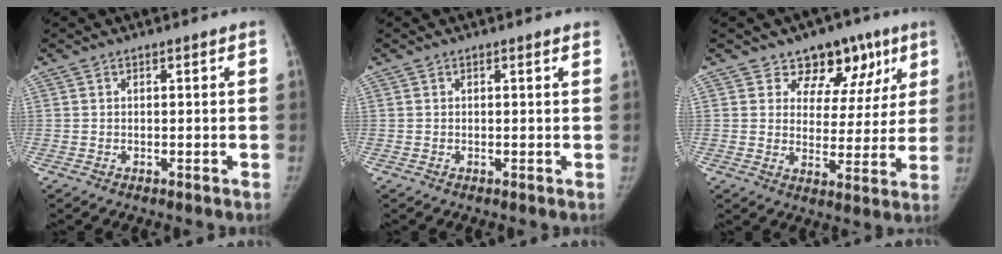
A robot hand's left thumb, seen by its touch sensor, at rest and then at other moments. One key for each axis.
{"total": 0.8, "fx": 0.7, "fy": 0.1, "fz": 0.5, "tx": -0.004, "ty": 0.001, "tz": 0.006}
{"total": 11.8, "fx": 7.4, "fy": 8.2, "fz": 4.2, "tx": 0.010, "ty": -0.022, "tz": 0.096}